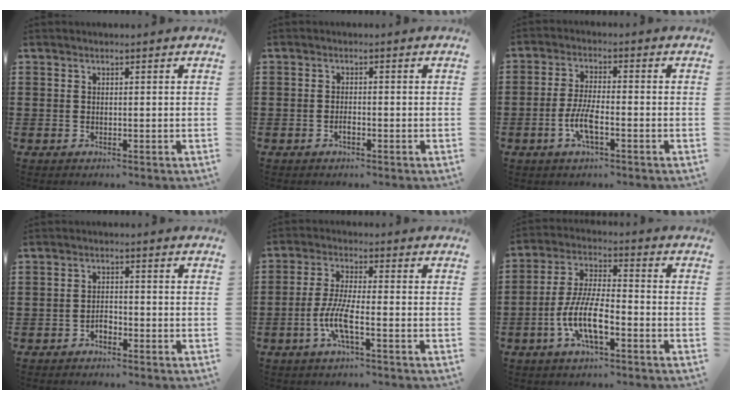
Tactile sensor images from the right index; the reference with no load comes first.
{"total": 1.3, "force": [-0.7, 0.5, 0.9], "torque": [-0.020, -0.003, -0.013]}
{"total": 5.3, "force": [-2.1, 1.5, 4.7], "torque": [-0.113, -0.008, -0.046]}
{"total": 1.8, "force": [-1.3, 0.9, 0.9], "torque": [-0.021, 0.002, -0.026]}
{"total": 6.5, "force": [-2.7, 1.3, 5.8], "torque": [-0.140, -0.014, -0.059]}
{"total": 9.6, "force": [-3.7, 3.2, 8.3], "torque": [-0.191, -0.009, -0.075]}